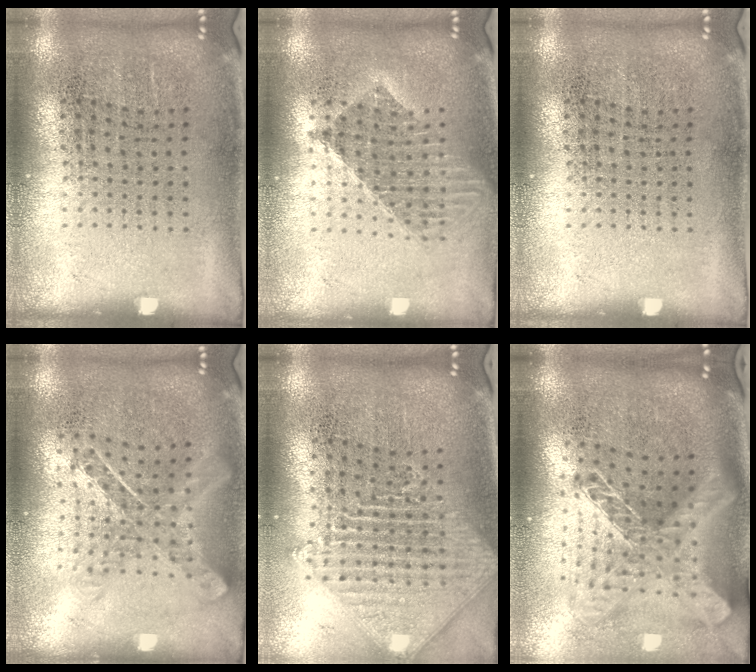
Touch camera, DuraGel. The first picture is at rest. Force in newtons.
{"total": 1.6, "press": 1.4, "slide": 0.9}
{"total": 0.0}
{"total": 1.0, "press": 0.9, "slide": 0.1}
{"total": 1.9, "press": 1.6, "slide": 1.0}
{"total": 2.5, "press": 1.8, "slide": 1.8}